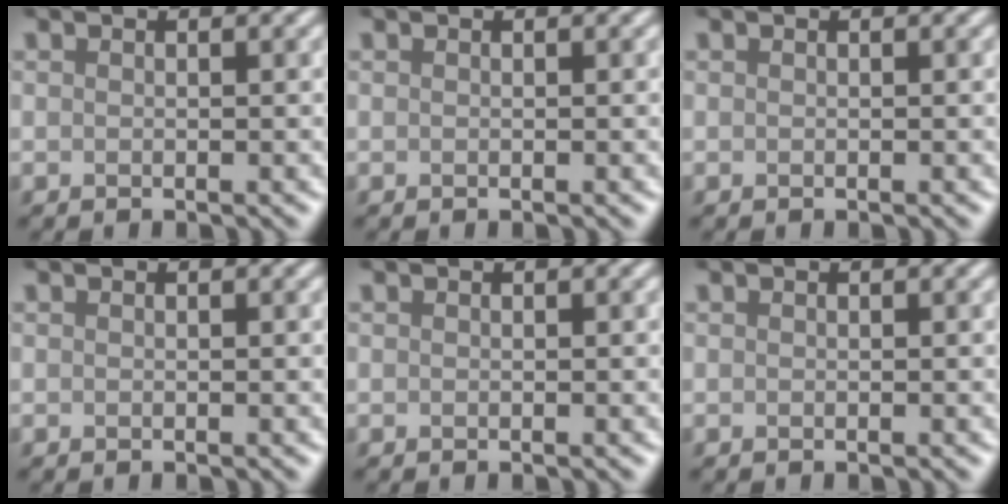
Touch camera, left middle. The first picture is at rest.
{"total": 0.0}
{"total": 0.0}
{"total": 0.0}
{"total": 0.0}
{"total": 0.0}